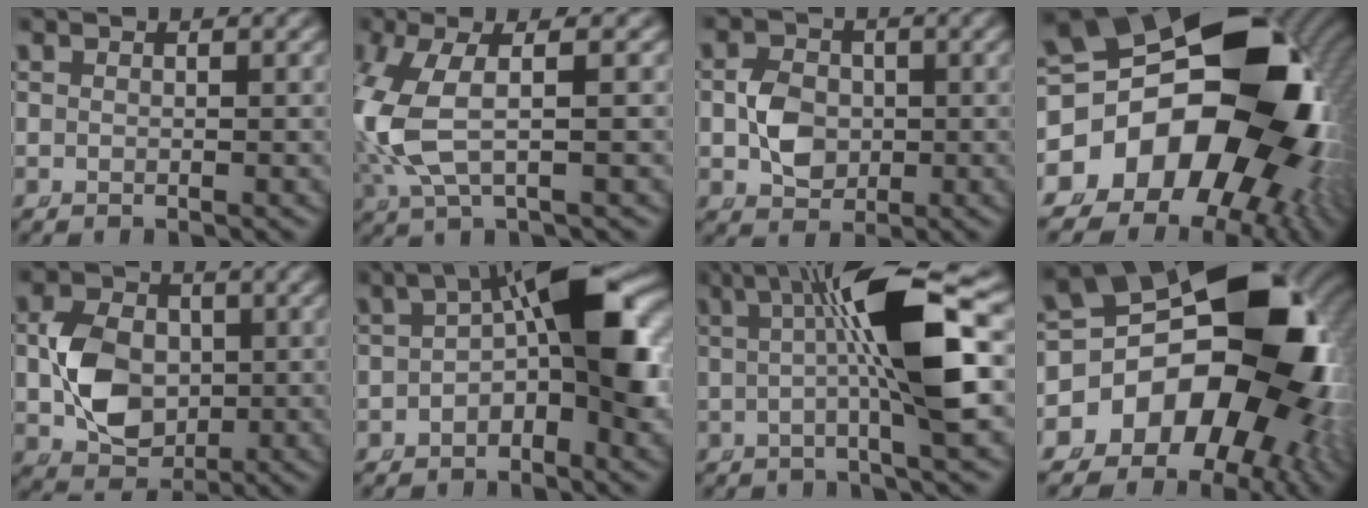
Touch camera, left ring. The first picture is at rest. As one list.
[{"total": 7.6, "force": [-0.1, 4.4, 6.1], "torque": [-0.161, -0.010, 0.009]}, {"total": 3.5, "force": [-0.5, 2.8, 2.1], "torque": [-0.031, -0.010, -0.003]}, {"total": 30.6, "force": [-1.7, 21.9, 21.3], "torque": [-0.366, -0.074, -0.015]}, {"total": 5.9, "force": [-0.4, 4.4, 3.9], "torque": [-0.062, -0.013, -0.004]}, {"total": 9.1, "force": [-0.4, 3.5, 8.4], "torque": [-0.127, 0.004, -0.002]}, {"total": 10.1, "force": [1.3, 1.8, 9.8], "torque": [-0.158, 0.017, 0.018]}, {"total": 26.8, "force": [-0.5, 19.2, 18.6], "torque": [-0.313, -0.064, 0.000]}]